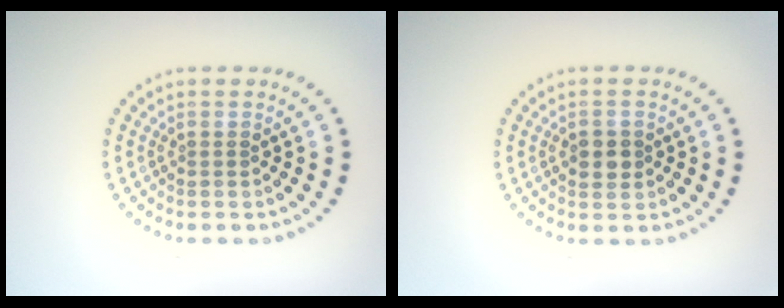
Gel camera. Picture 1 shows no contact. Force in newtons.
{"total": 1.9, "press": 1.9, "slide": 0.3}